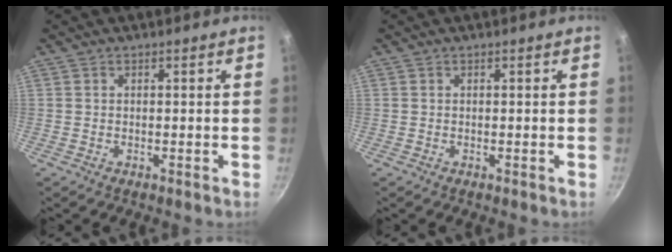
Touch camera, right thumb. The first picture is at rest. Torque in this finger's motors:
{"motor_torque": [0.00, 0.00, -0.05, -0.04, 0.00]}